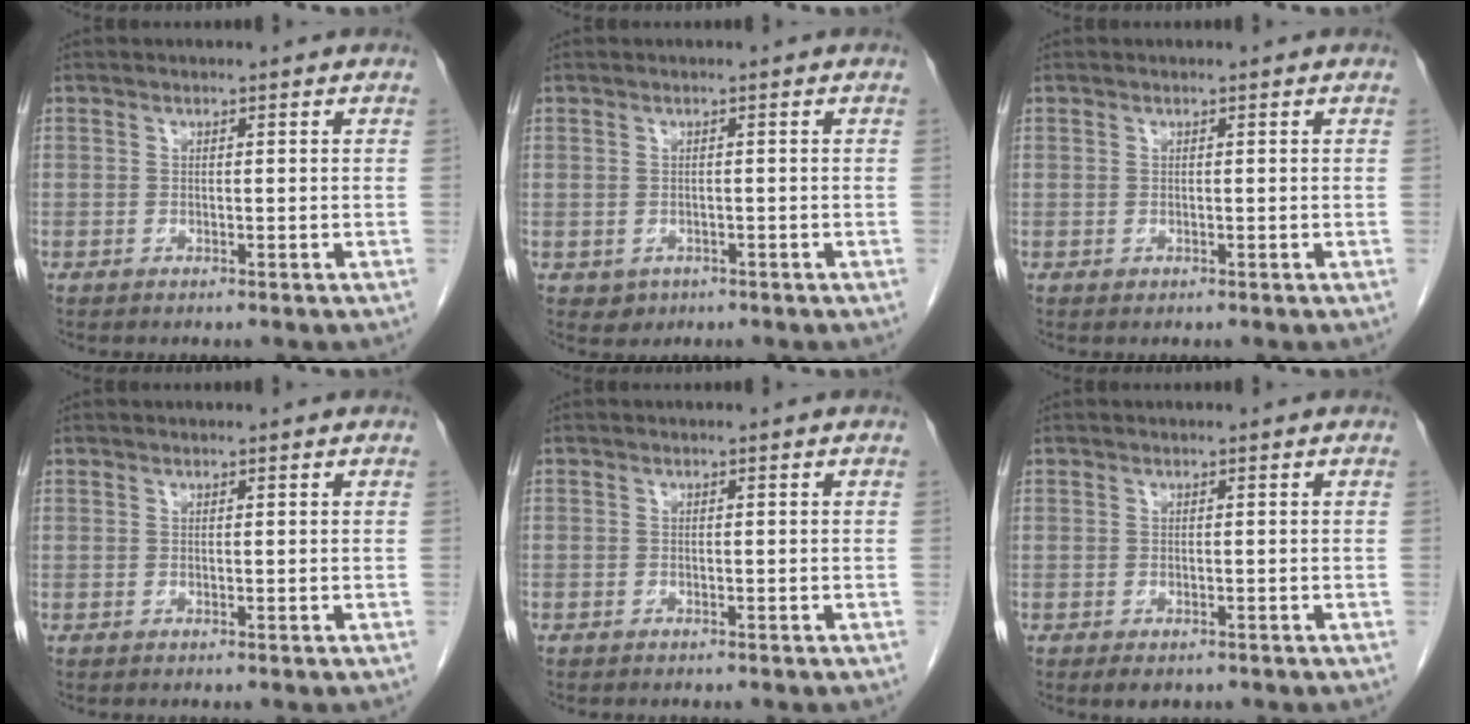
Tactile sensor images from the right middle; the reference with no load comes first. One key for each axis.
{"total": 1.9, "fx": -0.8, "fy": 1.7, "fz": 0.4, "tx": -0.004, "ty": 0.006, "tz": -0.003}
{"total": 0.0}
{"total": 0.0}
{"total": 0.8, "fx": -0.7, "fy": 0.5, "fz": 0.1, "tx": -0.004, "ty": 0.002, "tz": -0.009}
{"total": 2.4, "fx": -1.7, "fy": 1.2, "fz": 1.2, "tx": -0.013, "ty": -0.002, "tz": -0.017}